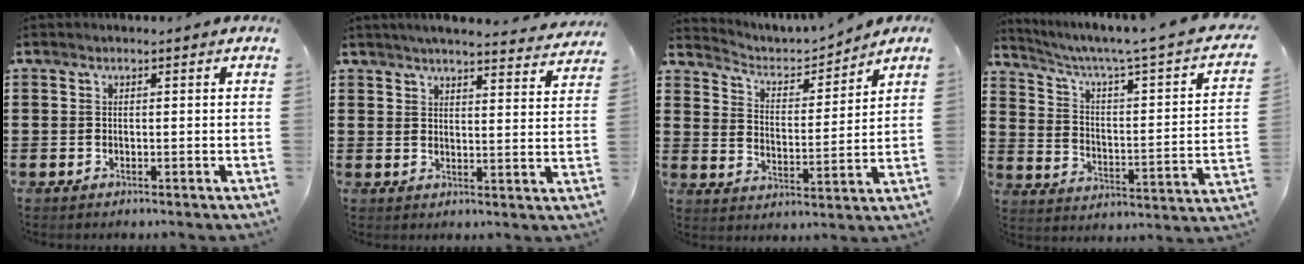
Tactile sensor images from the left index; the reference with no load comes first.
{"total": 3.9, "force": [3.7, -0.3, 1.1], "torque": [-0.036, -0.020, 0.064]}
{"total": 3.0, "force": [2.6, 1.3, 0.6], "torque": [-0.034, -0.019, 0.037]}
{"total": 3.3, "force": [1.6, -0.1, 2.9], "torque": [-0.066, -0.030, 0.012]}